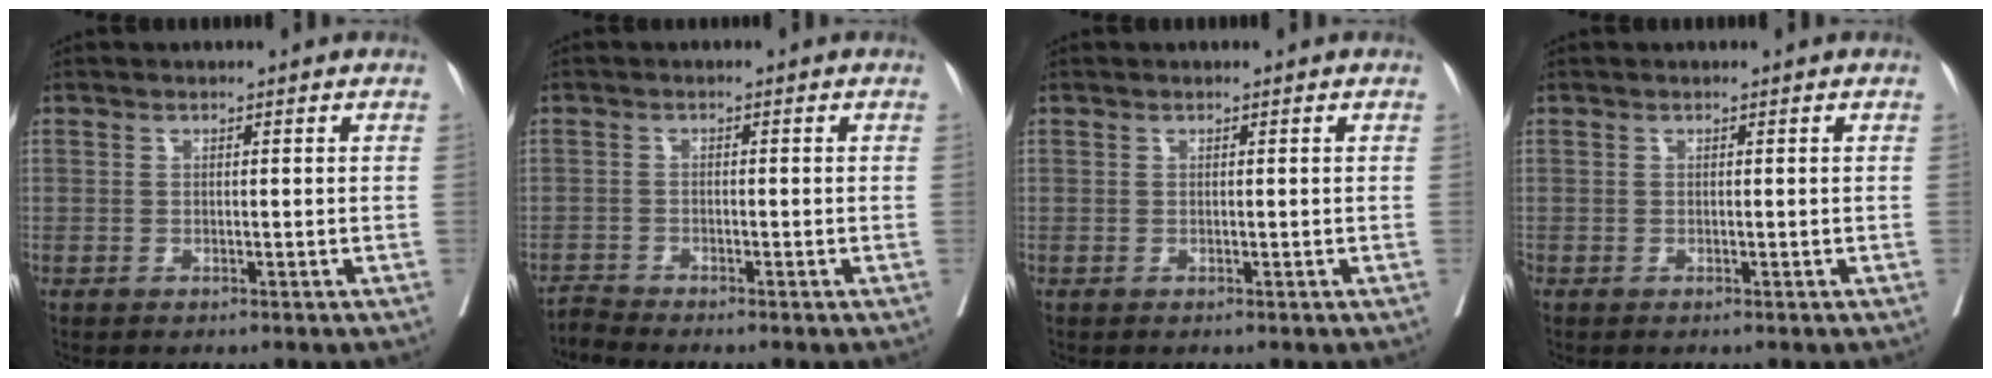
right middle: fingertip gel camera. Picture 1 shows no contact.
{"total": 2.1, "force": [-1.9, -0.9, -0.4], "torque": [0.003, -0.014, -0.039]}
{"total": 0.0}
{"total": 0.0}